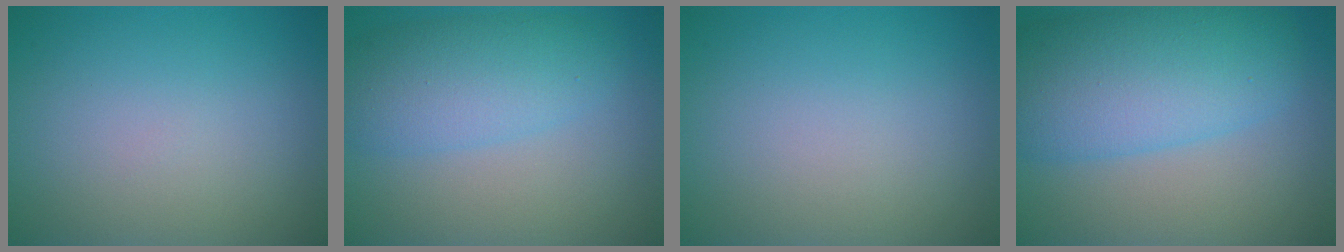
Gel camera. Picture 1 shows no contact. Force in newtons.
{"total": 6.9, "press": 6.9, "slide": 0.2}
{"total": 0.0}
{"total": 8.6, "press": 8.5, "slide": 0.4}